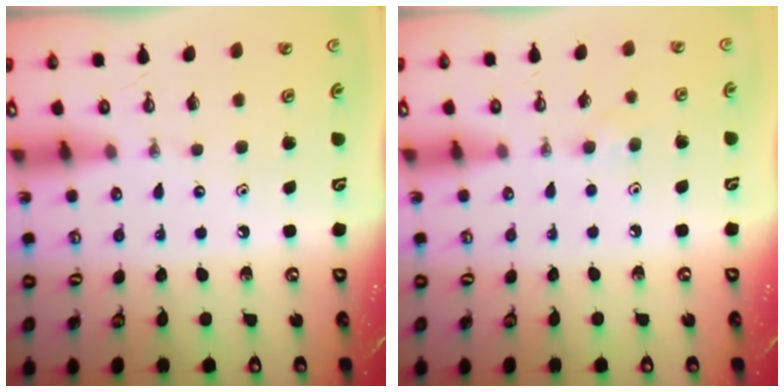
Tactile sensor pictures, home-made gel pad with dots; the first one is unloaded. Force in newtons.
{"total": 4.7, "press": 4.0, "slide": 2.4}